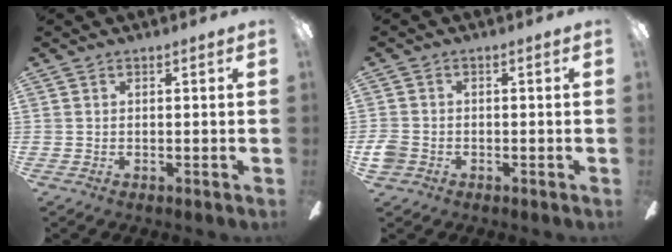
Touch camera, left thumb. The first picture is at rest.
{"total": 3.1, "force": [-1.5, 2.3, 1.3], "torque": [-0.032, 0.003, -0.030]}